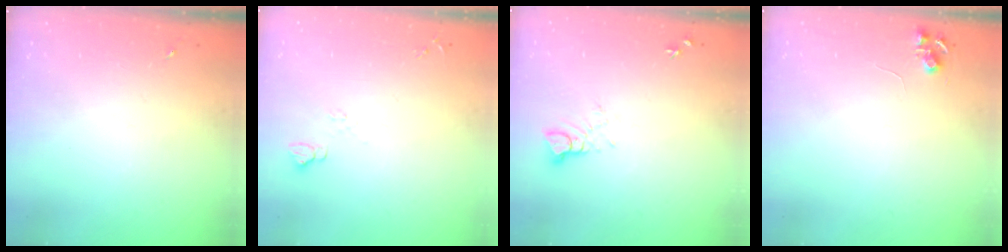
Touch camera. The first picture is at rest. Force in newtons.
{"total": 5.0, "press": 5.0, "slide": 0.6}
{"total": 3.5, "press": 3.5, "slide": 0.2}
{"total": 5.8, "press": 5.8, "slide": 0.8}